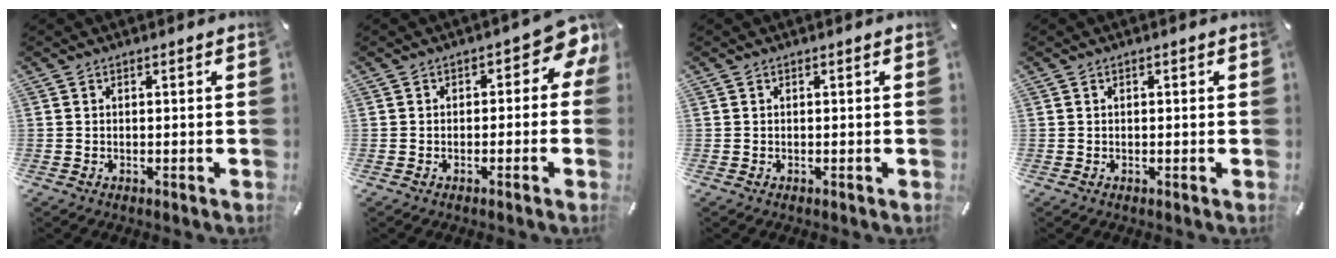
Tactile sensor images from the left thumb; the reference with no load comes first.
{"total": 5.2, "force": [1.1, 3.2, 4.0], "torque": [-0.049, -0.004, 0.012]}
{"total": 0.0}
{"total": 0.6, "force": [0.0, 0.3, 0.5], "torque": [-0.010, 0.002, 0.000]}